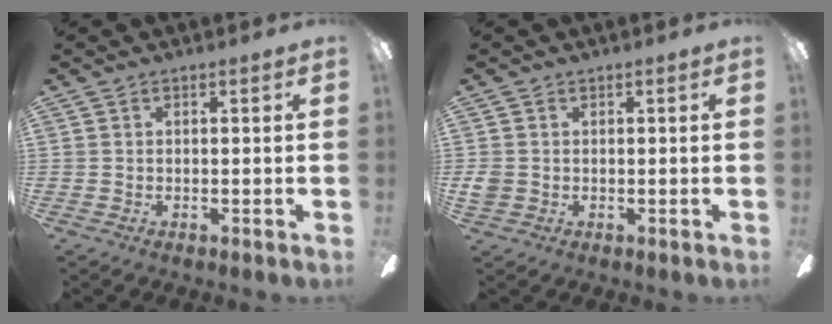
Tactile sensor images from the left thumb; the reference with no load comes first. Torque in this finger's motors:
{"motor_torque": [0.18, 0.24, 0.10, -0.19, 0.00]}